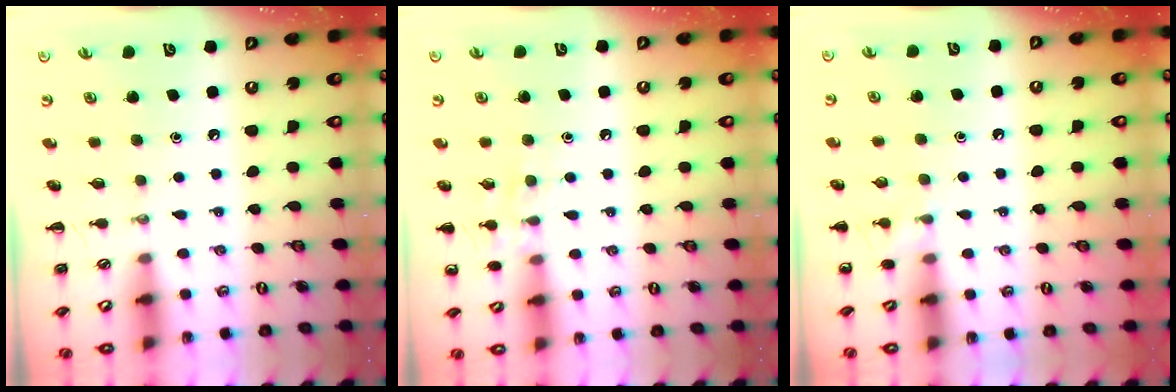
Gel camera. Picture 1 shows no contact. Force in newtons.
{"total": 7.0, "press": 6.8, "slide": 1.6}
{"total": 4.2, "press": 4.0, "slide": 1.3}